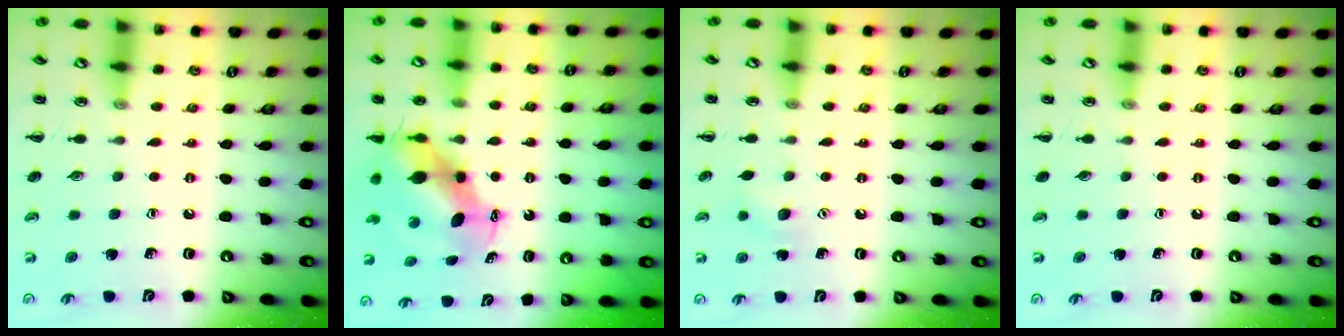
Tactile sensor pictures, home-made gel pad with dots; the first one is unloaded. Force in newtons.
{"total": 7.6, "press": 7.4, "slide": 1.8}
{"total": 6.3, "press": 6.0, "slide": 1.9}
{"total": 0.0}